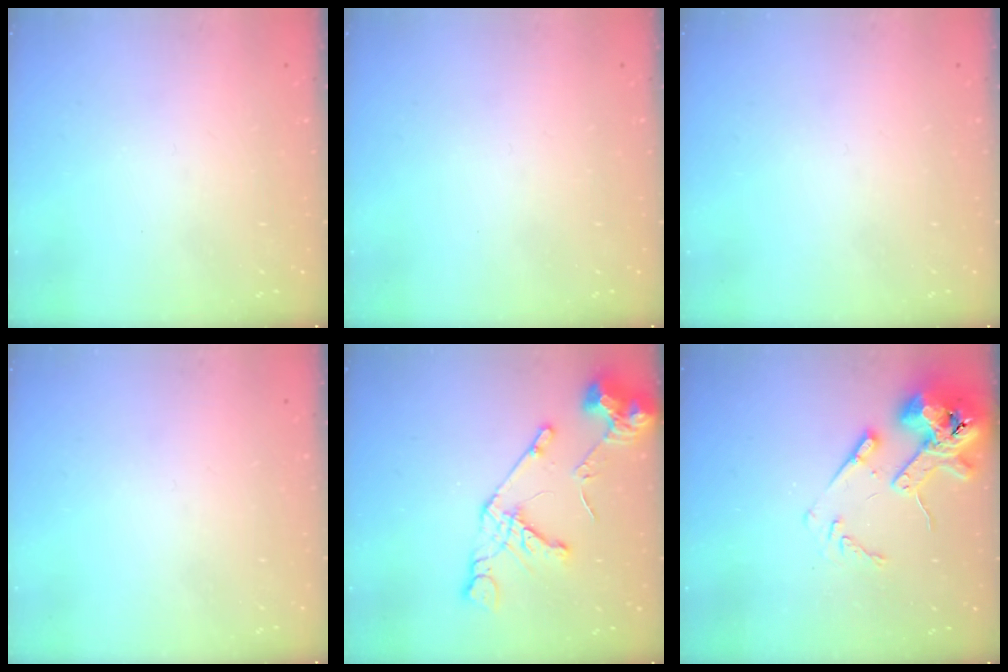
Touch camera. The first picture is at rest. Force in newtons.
{"total": 0.0}
{"total": 0.0}
{"total": 0.0}
{"total": 13.9, "press": 13.8, "slide": 1.6}
{"total": 14.4, "press": 14.3, "slide": 2.0}